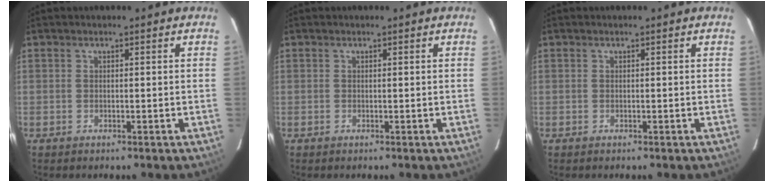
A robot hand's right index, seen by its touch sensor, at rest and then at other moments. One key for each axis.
{"total": 0.0}
{"total": 0.0}